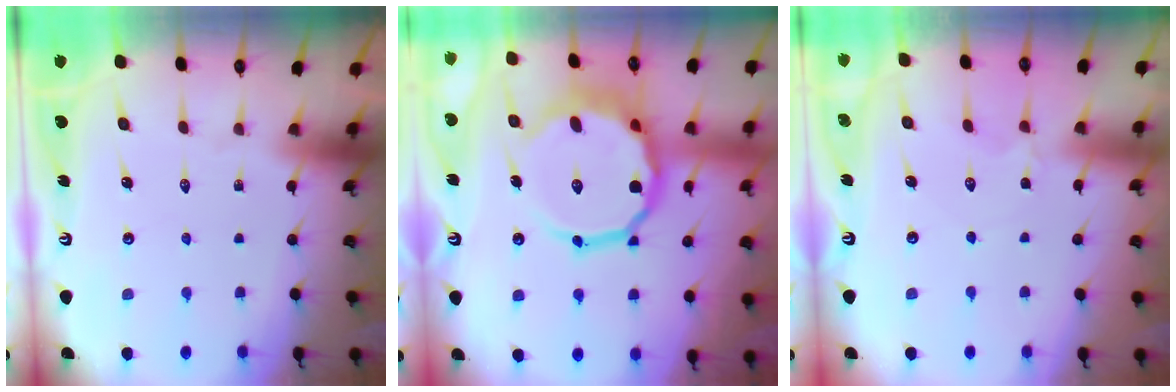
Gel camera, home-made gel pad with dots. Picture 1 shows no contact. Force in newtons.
{"total": 15.7, "press": 15.3, "slide": 3.5}
{"total": 2.6, "press": 2.5, "slide": 0.4}